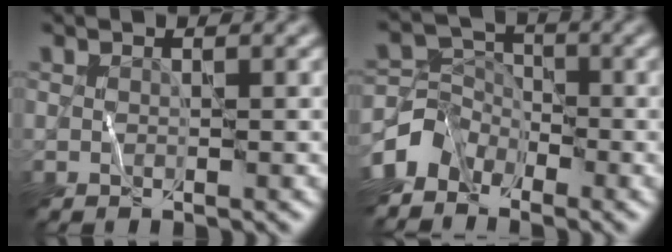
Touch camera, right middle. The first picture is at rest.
{"total": 4.0, "force": [-3.0, 2.4, 1.2], "torque": [-0.019, 0.002, -0.073]}